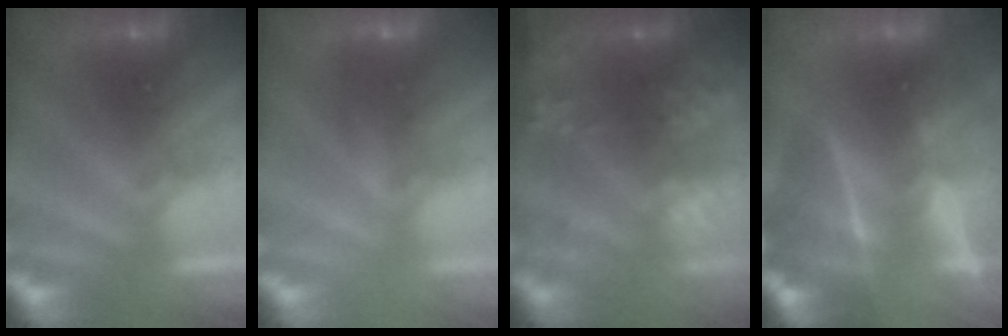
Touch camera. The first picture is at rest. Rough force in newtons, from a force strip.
{"total": 4.7}
{"total": 7.7}
{"total": 5.7}